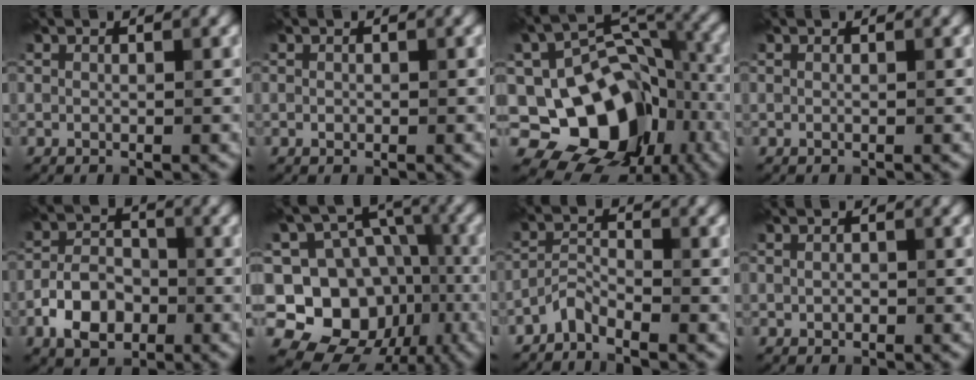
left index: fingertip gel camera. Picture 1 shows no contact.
{"total": 0.0}
{"total": 12.9, "force": [-4.5, 9.2, 7.9], "torque": [-0.124, -0.001, -0.077]}
{"total": 0.0}
{"total": 4.6, "force": [-2.2, 2.9, 2.8], "torque": [-0.052, 0.001, -0.038]}
{"total": 13.6, "force": [-3.8, 11.2, 6.7], "torque": [-0.110, 0.008, -0.073]}
{"total": 2.1, "force": [-2.0, 0.1, 0.6], "torque": [-0.017, 0.013, -0.043]}
{"total": 0.6, "force": [-0.1, 0.4, 0.4], "torque": [-0.012, 0.000, -0.003]}